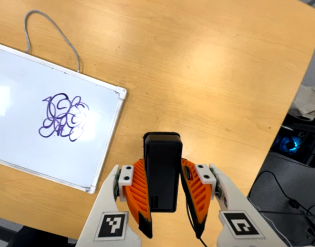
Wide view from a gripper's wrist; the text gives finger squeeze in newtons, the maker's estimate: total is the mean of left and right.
{"total": 4.8, "left": 3.1, "right": 6.5}